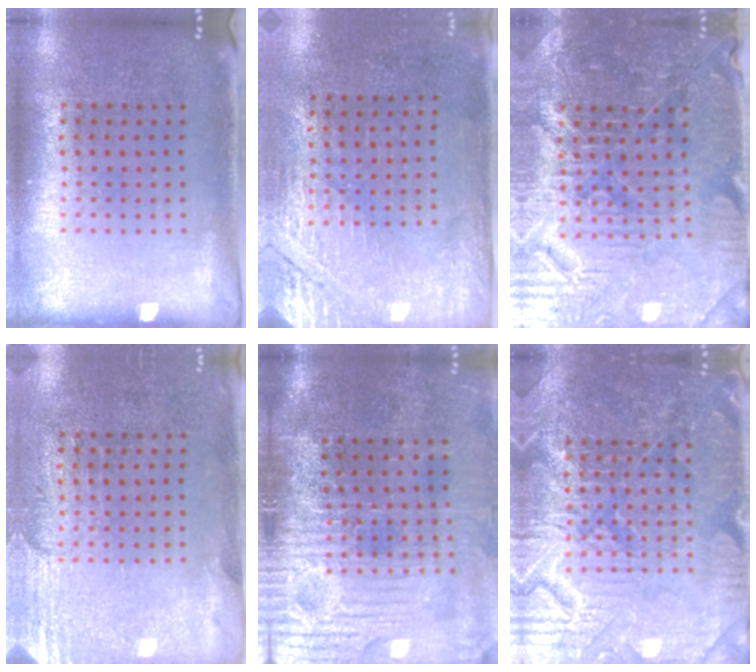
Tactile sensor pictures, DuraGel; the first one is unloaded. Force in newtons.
{"total": 2.7, "press": 2.4, "slide": 1.2}
{"total": 4.6, "press": 4.4, "slide": 1.3}
{"total": 2.8, "press": 2.5, "slide": 1.2}
{"total": 4.7, "press": 4.1, "slide": 2.5}
{"total": 6.7, "press": 6.7, "slide": 0.9}